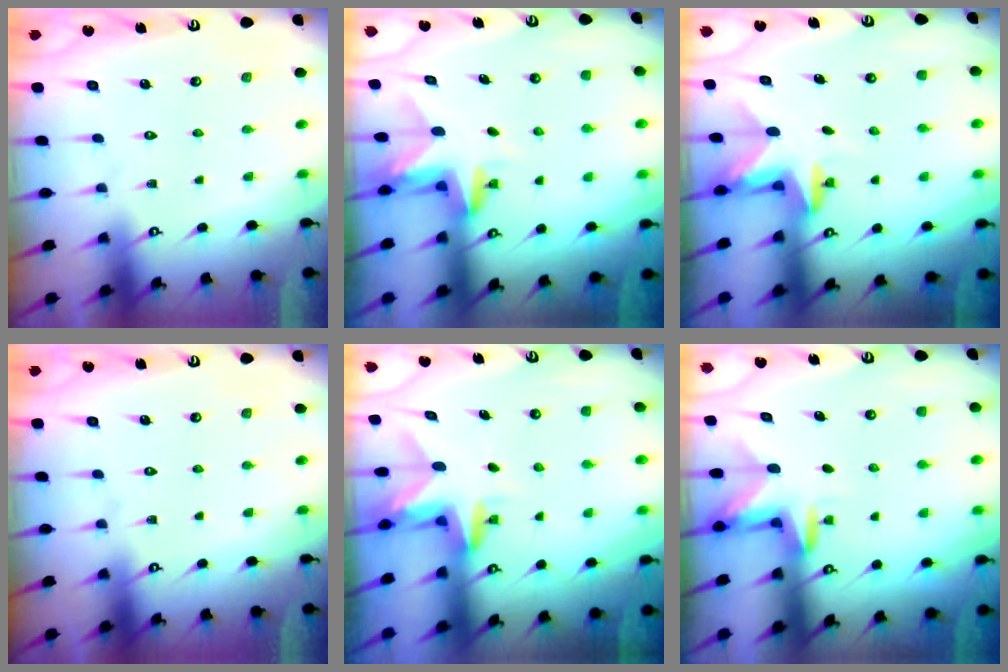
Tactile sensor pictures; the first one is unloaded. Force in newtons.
{"total": 2.9, "press": 2.9, "slide": 0.2}
{"total": 2.6, "press": 2.5, "slide": 0.4}
{"total": 0.0}
{"total": 2.9, "press": 2.9, "slide": 0.2}
{"total": 4.2, "press": 4.2, "slide": 0.6}